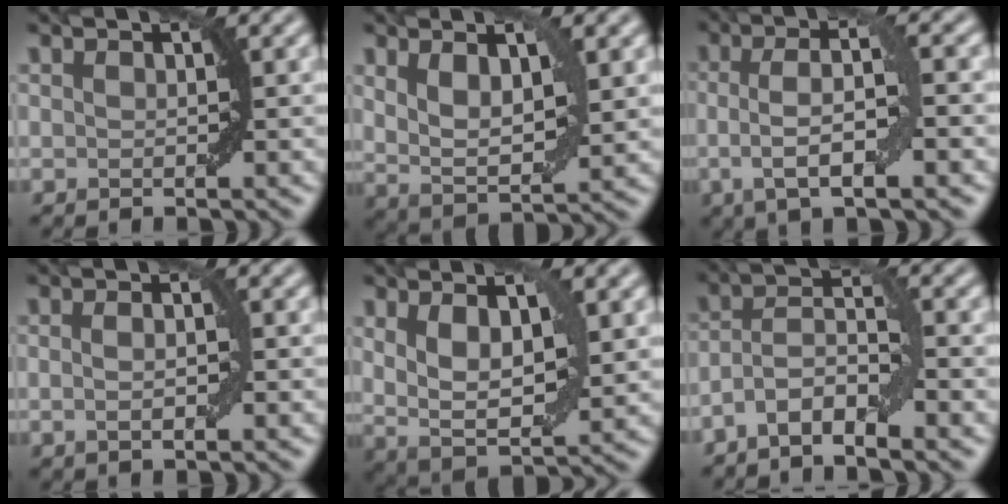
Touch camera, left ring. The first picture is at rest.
{"total": 4.7, "force": [1.7, 1.9, 3.9], "torque": [-0.077, -0.004, 0.033]}
{"total": 5.8, "force": [-0.7, 1.4, 5.6], "torque": [-0.099, 0.003, -0.014]}
{"total": 2.4, "force": [0.0, 0.9, 2.2], "torque": [-0.030, -0.002, -0.005]}
{"total": 5.4, "force": [1.3, 2.3, 4.7], "torque": [-0.089, -0.005, 0.026]}
{"total": 4.6, "force": [-2.4, 1.3, 3.7], "torque": [-0.070, 0.010, -0.053]}